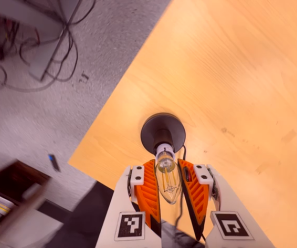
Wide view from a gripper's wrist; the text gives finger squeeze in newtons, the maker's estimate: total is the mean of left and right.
{"total": 11.3, "left": 10.2, "right": 12.4}